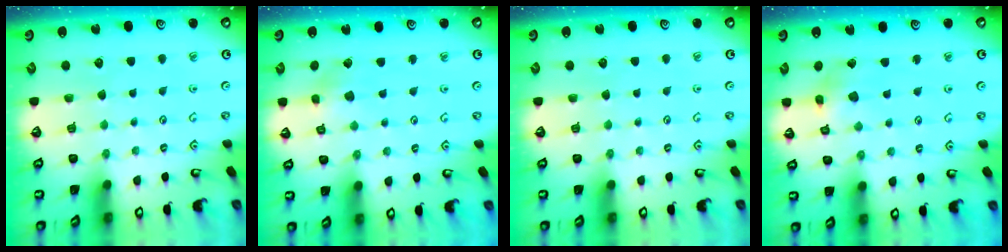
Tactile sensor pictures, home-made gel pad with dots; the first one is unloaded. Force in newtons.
{"total": 4.2, "press": 4.1, "slide": 0.5}
{"total": 0.0}
{"total": 6.0, "press": 6.0, "slide": 0.7}